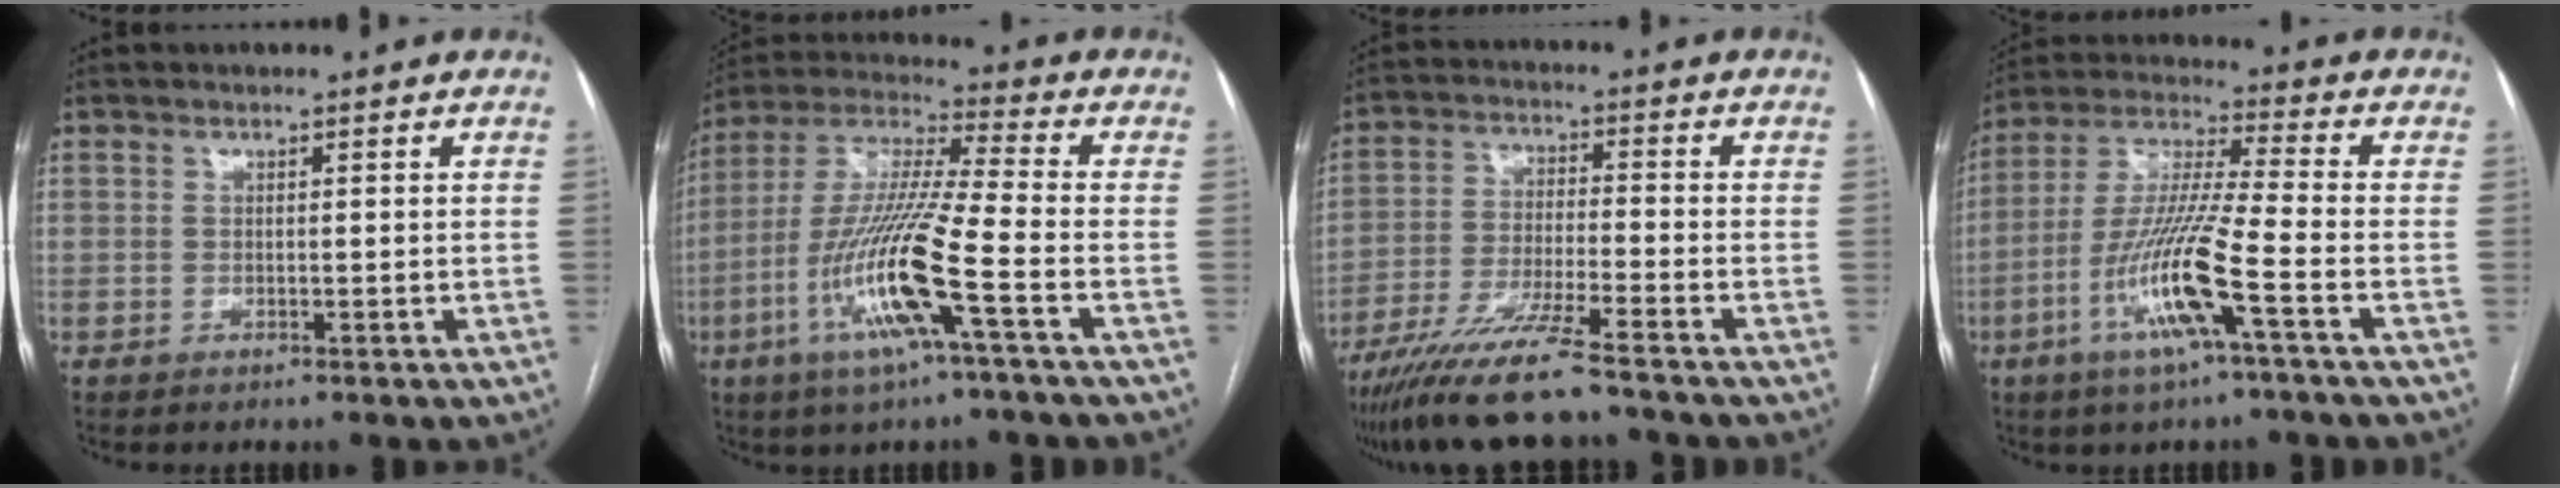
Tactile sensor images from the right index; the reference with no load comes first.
{"total": 16.0, "force": [-5.9, 0.1, 14.9], "torque": [-0.308, -0.011, -0.117]}
{"total": 12.6, "force": [-10.2, -0.2, 7.3], "torque": [-0.130, -0.034, -0.175]}
{"total": 13.8, "force": [-5.4, -0.2, 12.7], "torque": [-0.261, -0.007, -0.108]}